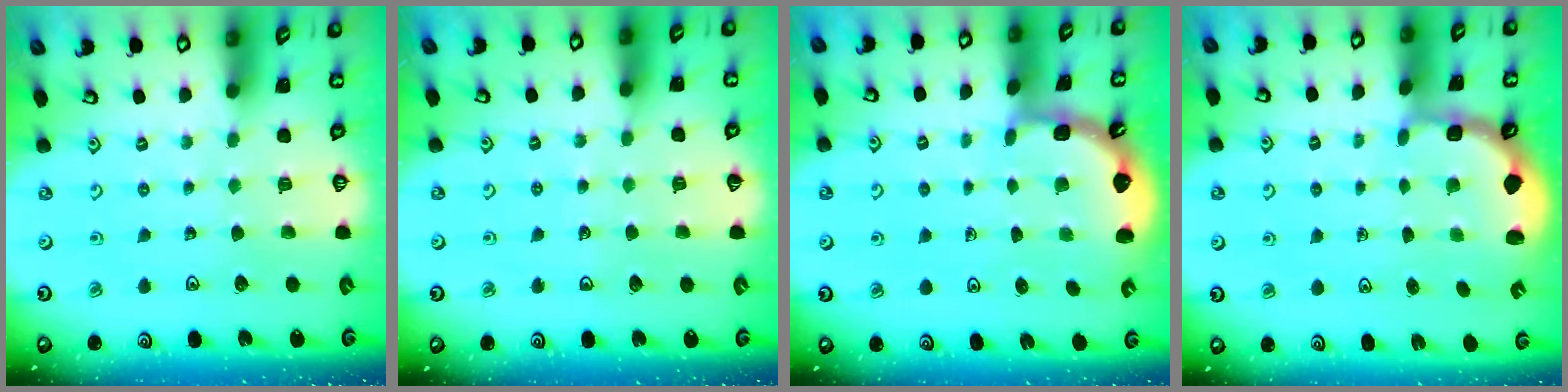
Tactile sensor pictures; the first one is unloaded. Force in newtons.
{"total": 2.4, "press": 2.4, "slide": 0.2}
{"total": 2.0, "press": 2.0, "slide": 0.2}
{"total": 2.4, "press": 2.0, "slide": 1.3}